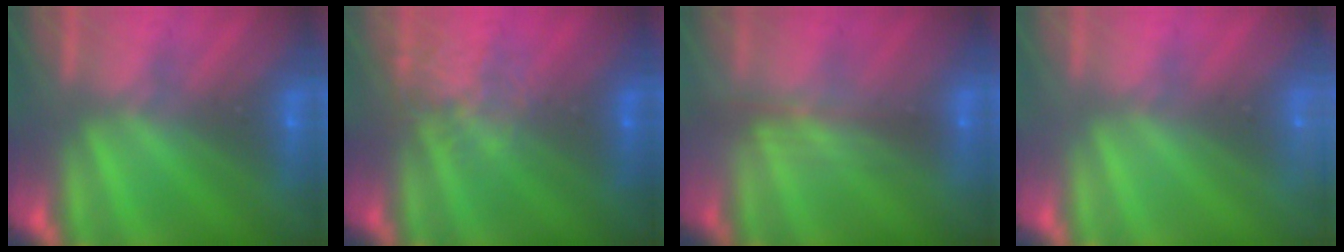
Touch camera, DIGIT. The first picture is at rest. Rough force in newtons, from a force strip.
{"total": 4.4}
{"total": 2.4}
{"total": 2.3}